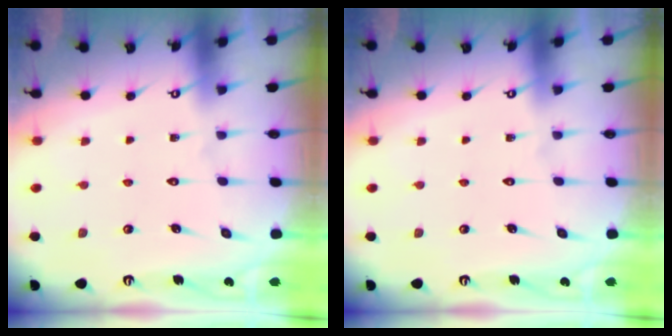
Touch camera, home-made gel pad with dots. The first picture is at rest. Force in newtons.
{"total": 0.0}